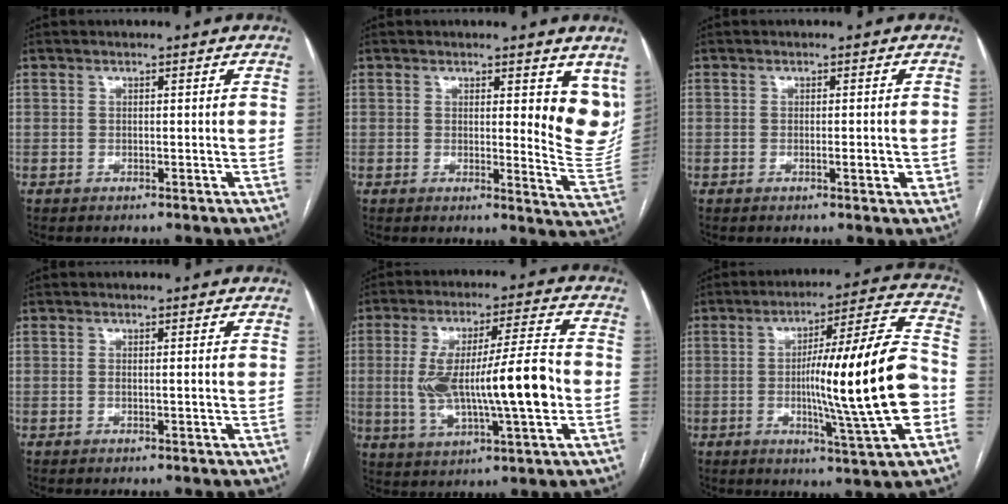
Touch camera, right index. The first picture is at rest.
{"total": 8.2, "force": [4.5, 2.5, 6.4], "torque": [-0.066, -0.032, 0.044]}
{"total": 2.1, "force": [-0.5, 0.5, 1.9], "torque": [-0.032, 0.001, -0.005]}
{"total": 0.8, "force": [-0.1, 0.0, 0.8], "torque": [-0.015, 0.002, 0.003]}
{"total": 15.4, "force": [-1.6, 2.2, 15.2], "torque": [-0.281, 0.016, -0.018]}
{"total": 18.9, "force": [-3.3, -0.3, 18.6], "torque": [-0.288, 0.000, -0.054]}